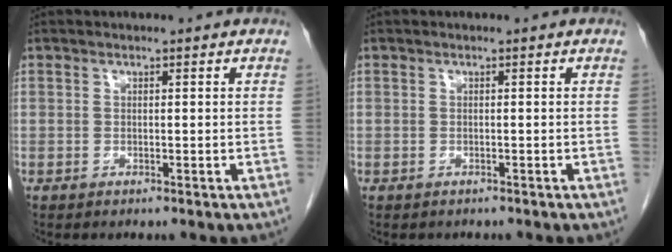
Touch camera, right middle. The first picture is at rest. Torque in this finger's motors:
{"motor_torque": [0.04, -0.02, -0.01, 0.00]}